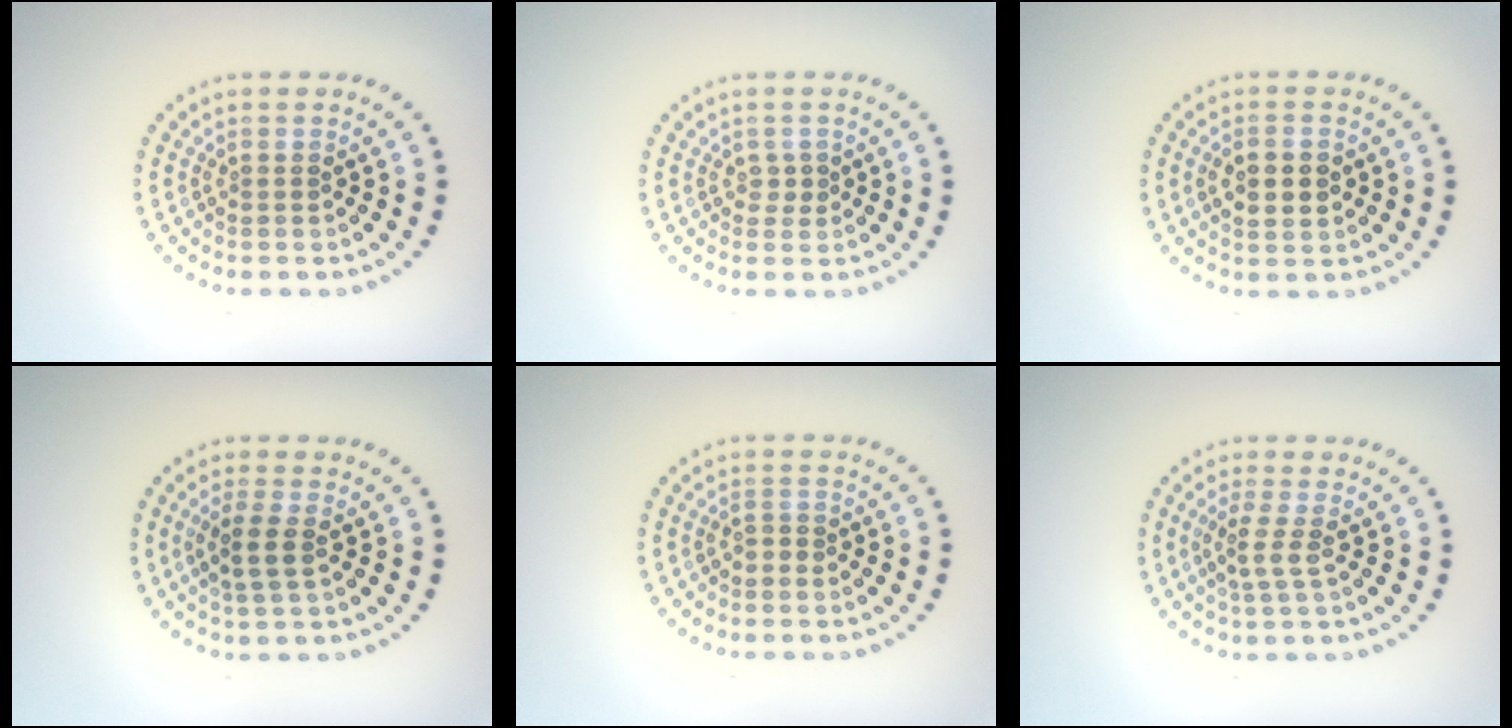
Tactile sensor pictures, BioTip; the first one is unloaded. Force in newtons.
{"total": 0.9, "press": 0.9, "slide": 0.3}
{"total": 3.0, "press": 3.0, "slide": 0.2}
{"total": 2.3, "press": 2.1, "slide": 0.9}
{"total": 0.9, "press": 0.8, "slide": 0.5}
{"total": 1.8, "press": 1.4, "slide": 1.2}